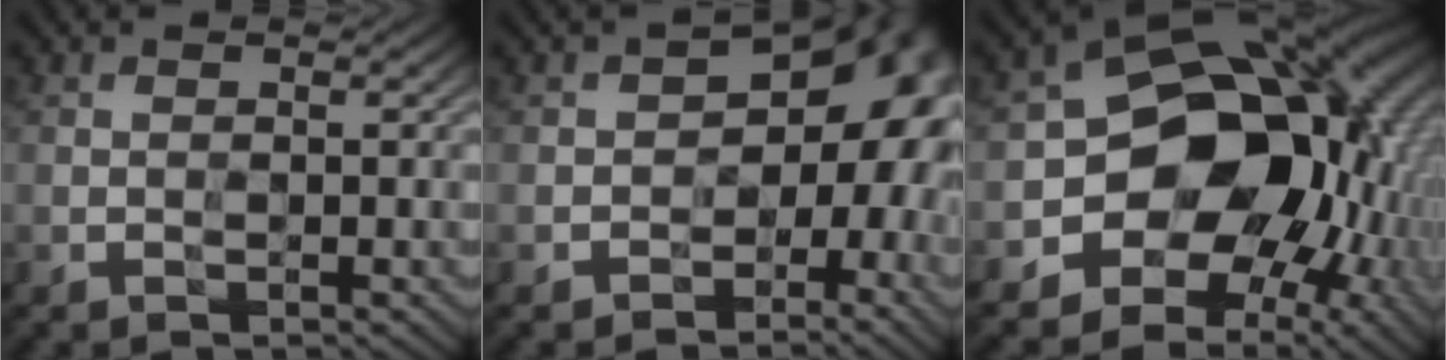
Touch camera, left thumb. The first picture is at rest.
{"total": 9.8, "force": [-1.4, 6.8, 6.8], "torque": [-0.047, 0.004, -0.033]}
{"total": 16.0, "force": [-1.6, 12.9, 9.3], "torque": [-0.135, -0.030, -0.026]}